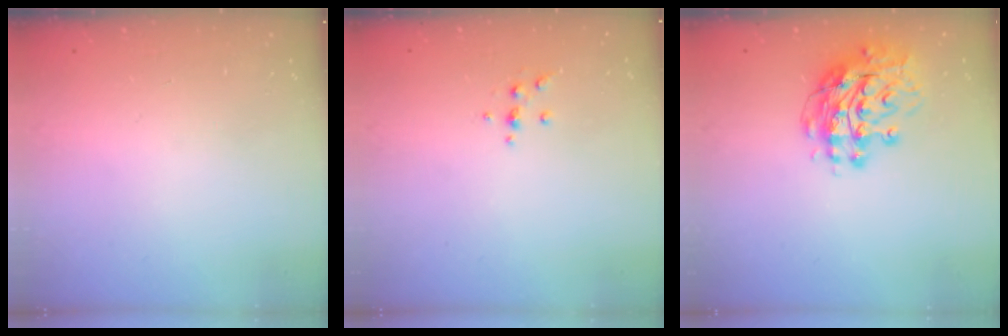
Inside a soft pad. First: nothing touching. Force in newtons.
{"total": 3.8, "press": 3.6, "slide": 1.2}
{"total": 13.7, "press": 13.6, "slide": 1.5}